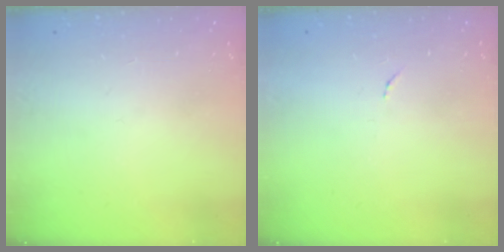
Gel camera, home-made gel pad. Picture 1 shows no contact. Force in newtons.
{"total": 3.3, "press": 3.3, "slide": 0.1}